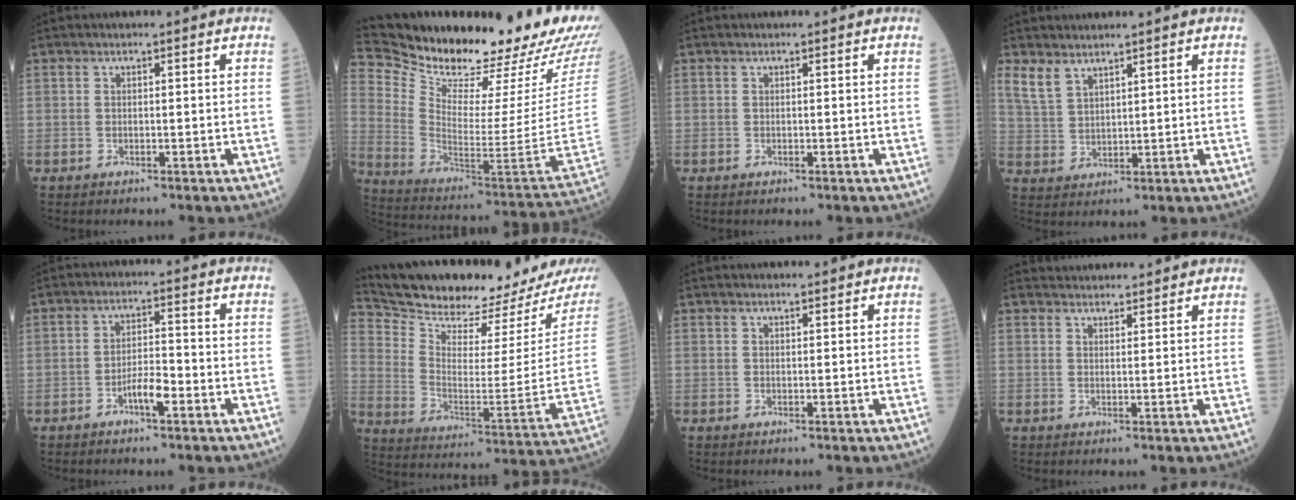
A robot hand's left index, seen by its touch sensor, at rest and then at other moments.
{"total": 33.0, "force": [27.4, 4.7, 17.7], "torque": [-0.301, -0.094, 0.378]}
{"total": 0.0}
{"total": 3.7, "force": [3.1, 1.6, 1.4], "torque": [-0.042, -0.001, 0.074]}
{"total": 3.9, "force": [-2.5, 0.7, 2.9], "torque": [-0.055, -0.002, -0.048]}
{"total": 20.5, "force": [19.4, 1.0, 6.6], "torque": [-0.130, -0.088, 0.292]}
{"total": 1.7, "force": [1.6, 0.0, 0.7], "torque": [-0.007, 0.007, 0.019]}
{"total": 5.5, "force": [5.4, 0.8, 0.8], "torque": [-0.011, 0.024, 0.068]}